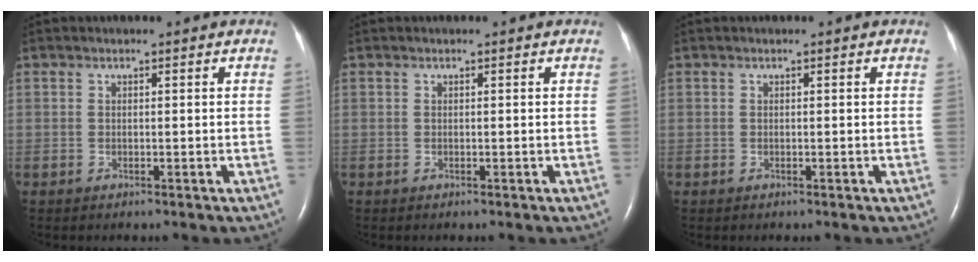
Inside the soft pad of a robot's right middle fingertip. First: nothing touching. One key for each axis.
{"total": 0.0}
{"total": 0.0}